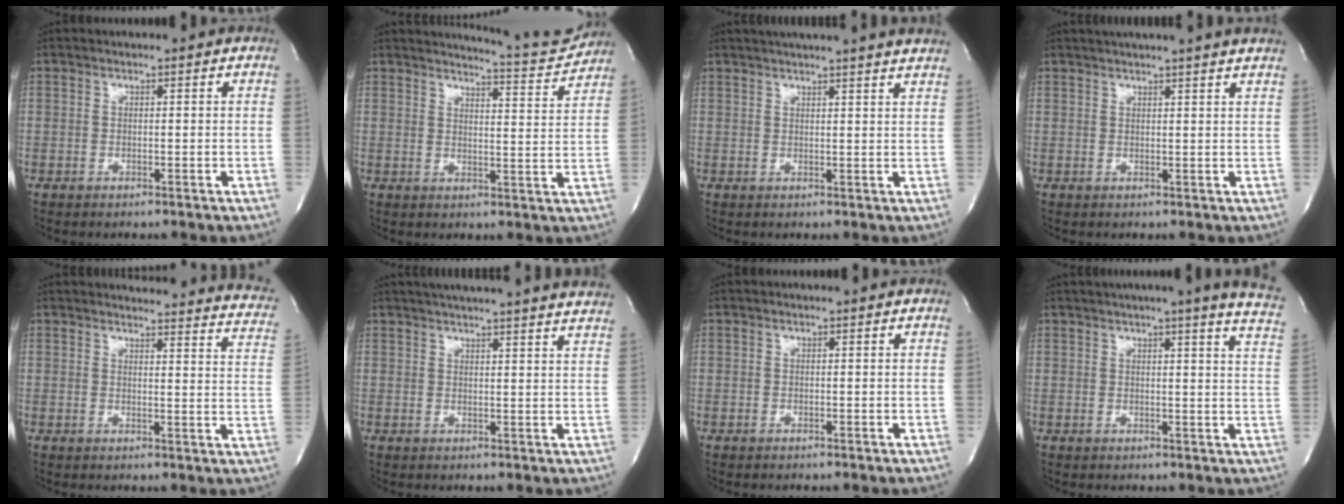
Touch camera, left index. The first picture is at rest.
{"total": 8.4, "force": [8.3, -0.5, 0.7], "torque": [-0.016, -0.032, 0.102]}
{"total": 14.9, "force": [13.5, -0.3, 6.3], "torque": [-0.104, 0.006, 0.163]}
{"total": 10.0, "force": [8.9, -0.8, 4.6], "torque": [-0.069, 0.017, 0.097]}
{"total": 22.0, "force": [21.0, 3.4, 5.6], "torque": [-0.058, -0.085, 0.213]}
{"total": 20.9, "force": [19.0, 0.2, 8.6], "torque": [-0.137, -0.004, 0.233]}
{"total": 0.0}
{"total": 14.1, "force": [11.5, -0.7, 8.1], "torque": [-0.109, -0.030, 0.118]}